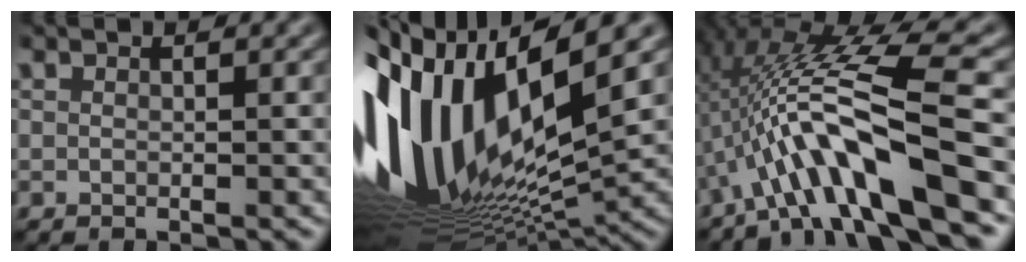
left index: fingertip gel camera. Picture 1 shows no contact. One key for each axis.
{"total": 16.5, "fx": 1.0, "fy": 7.2, "fz": 14.8, "tx": -0.313, "ty": -0.003, "tz": 0.023}
{"total": 9.7, "fx": -3.7, "fy": 1.3, "fz": 8.9, "tx": -0.148, "ty": 0.022, "tz": -0.061}